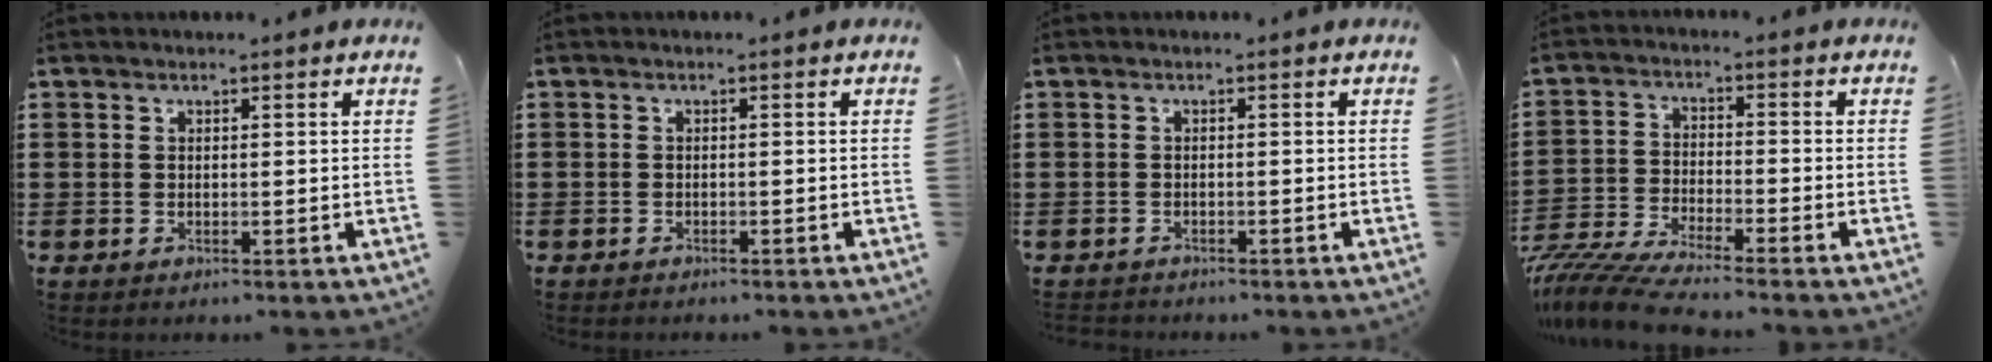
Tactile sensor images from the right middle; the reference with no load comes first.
{"total": 0.6, "force": [-0.6, 0.1, 0.1], "torque": [-0.003, -0.001, -0.013]}
{"total": 0.8, "force": [-0.8, 0.0, -0.1], "torque": [-0.001, 0.000, -0.018]}
{"total": 6.3, "force": [-5.9, 0.0, 2.1], "torque": [-0.058, -0.015, -0.120]}